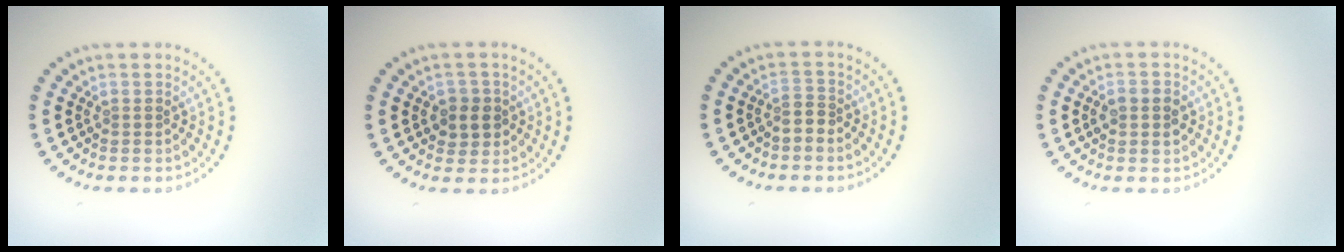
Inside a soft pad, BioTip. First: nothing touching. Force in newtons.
{"total": 2.5, "press": 2.3, "slide": 0.9}
{"total": 1.6, "press": 1.2, "slide": 1.0}
{"total": 2.8, "press": 2.8, "slide": 0.1}